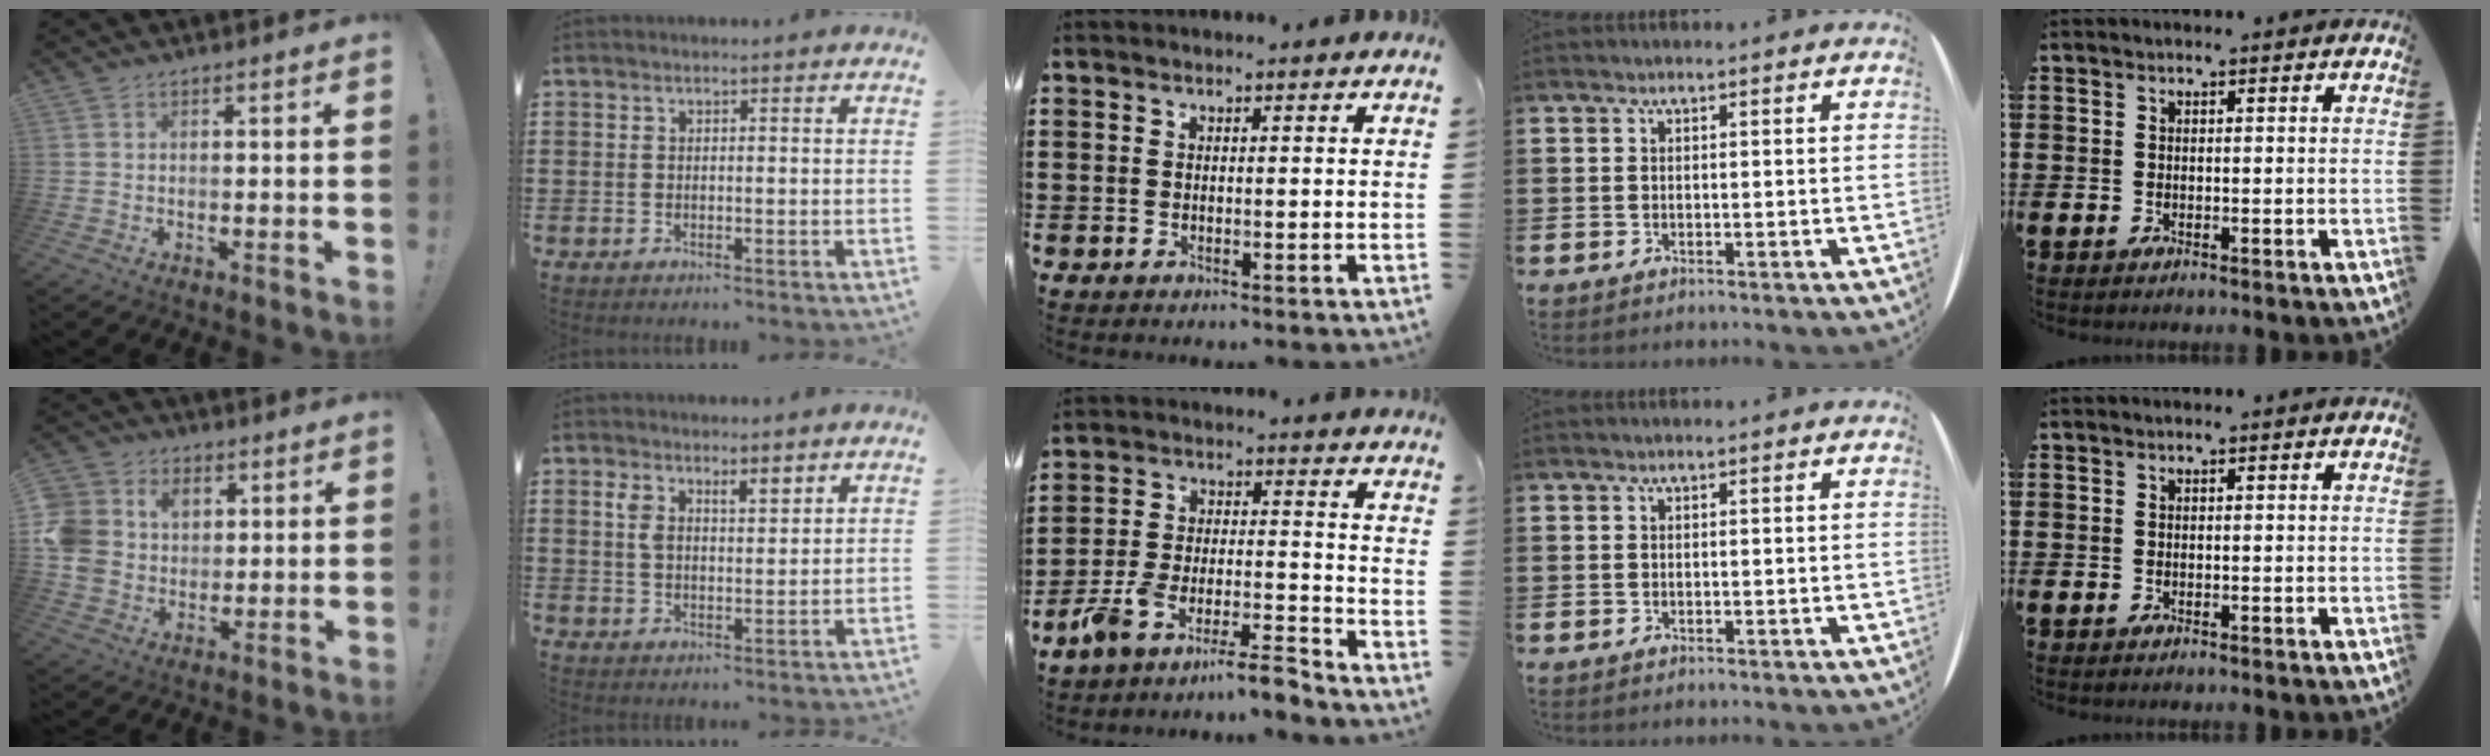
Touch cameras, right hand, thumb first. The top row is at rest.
{"thumb": {"total": 11.6, "force": [2.7, 10.2, 4.9], "torque": [-0.109, -0.013, 0.054]}, "index": {"total": 3.9, "force": [2.5, 1.5, 2.6], "torque": [-0.057, 0.006, 0.045]}, "middle": {"total": 8.0, "force": [-7.5, 0.0, 2.7], "torque": [-0.055, 0.005, -0.149]}}